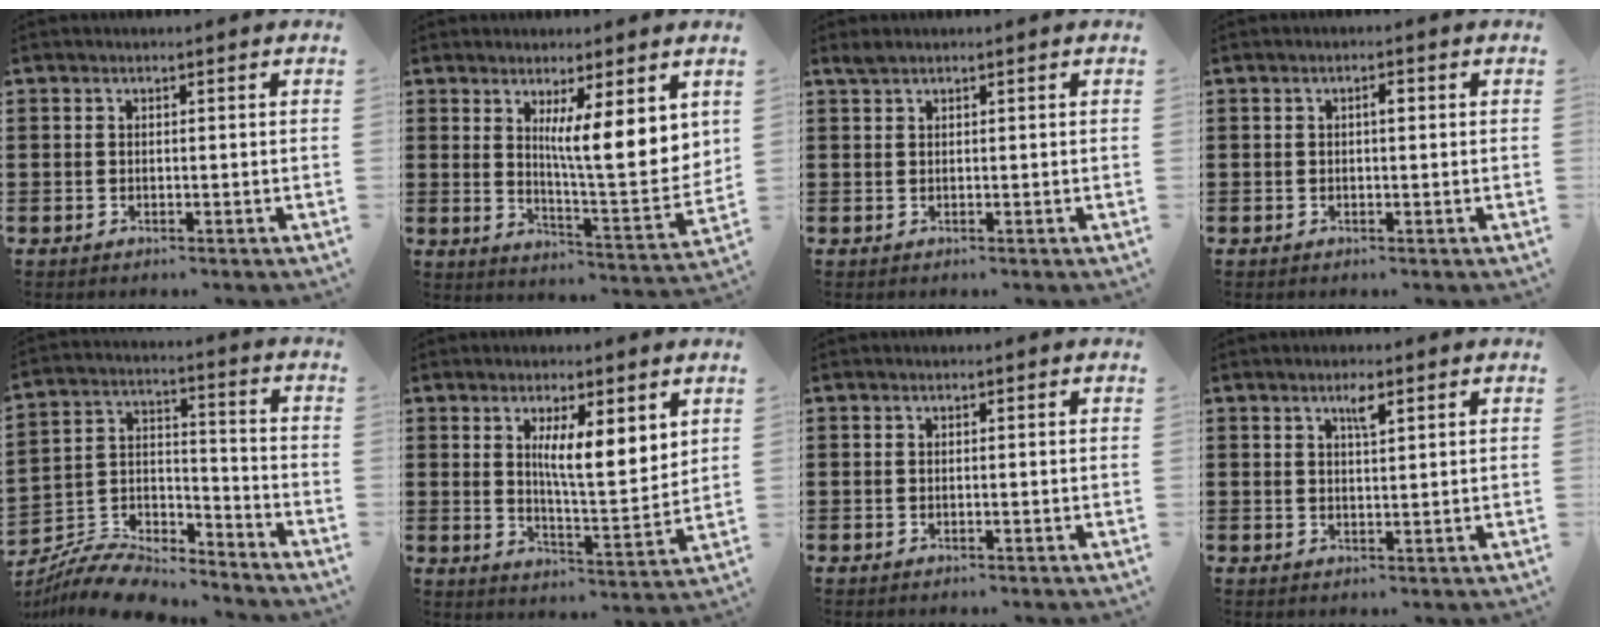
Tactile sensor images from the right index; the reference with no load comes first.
{"total": 8.6, "force": [4.0, 1.2, 7.5], "torque": [-0.122, -0.034, 0.062]}
{"total": 0.9, "force": [0.7, 0.3, 0.4], "torque": [-0.010, 0.002, 0.014]}
{"total": 1.4, "force": [0.2, 0.5, 1.3], "torque": [-0.026, 0.004, 0.001]}
{"total": 8.3, "force": [-8.1, 1.6, 1.3], "torque": [-0.034, 0.009, -0.164]}
{"total": 6.7, "force": [3.4, 1.2, 5.7], "torque": [-0.104, -0.018, 0.052]}
{"total": 0.0}
{"total": 2.6, "force": [1.5, 0.6, 2.1], "torque": [-0.029, -0.002, 0.021]}